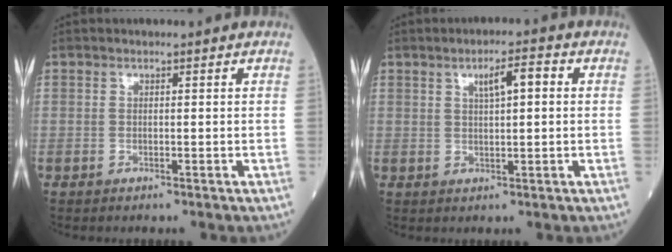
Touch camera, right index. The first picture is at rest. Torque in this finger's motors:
{"motor_torque": [0.10, 0.06, 0.05, 0.06]}